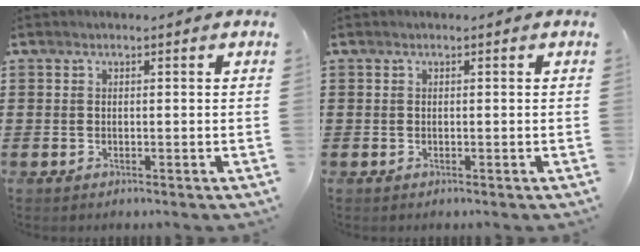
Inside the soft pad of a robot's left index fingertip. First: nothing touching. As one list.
[{"total": 0.0}]